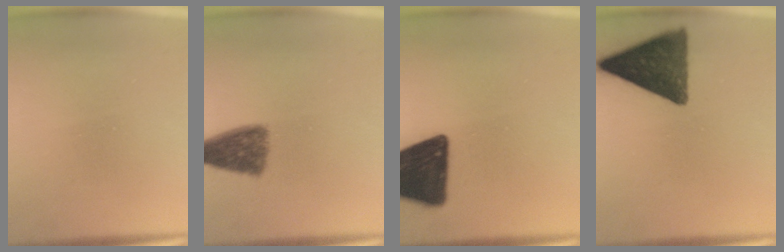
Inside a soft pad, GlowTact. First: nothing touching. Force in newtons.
{"total": 7.2}
{"total": 18.4}
{"total": 13.8}